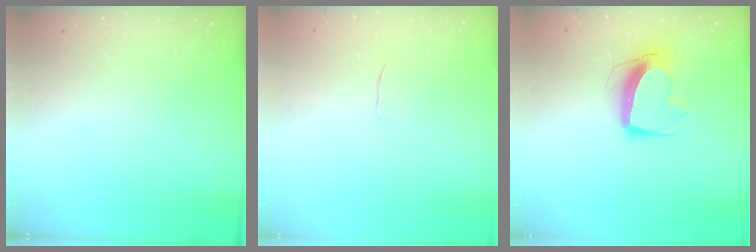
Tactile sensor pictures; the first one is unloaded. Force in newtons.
{"total": 3.3, "press": 3.3, "slide": 0.2}
{"total": 11.7, "press": 11.6, "slide": 1.0}